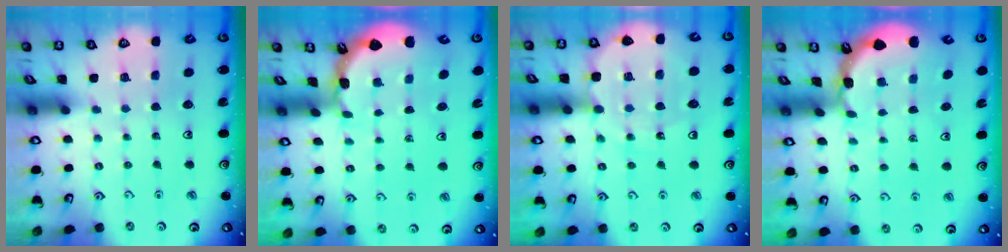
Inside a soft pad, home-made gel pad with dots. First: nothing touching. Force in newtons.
{"total": 1.6, "press": 1.6, "slide": 0.2}
{"total": 10.0, "press": 9.7, "slide": 2.6}
{"total": 1.7, "press": 1.7, "slide": 0.1}